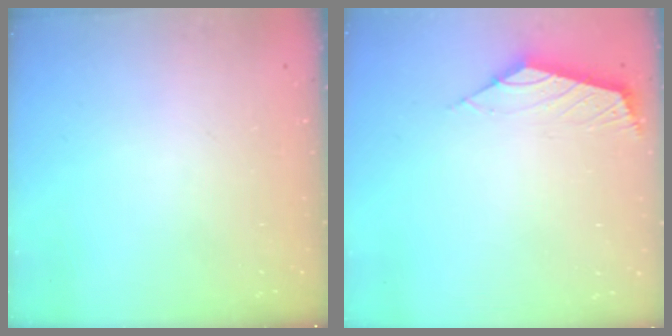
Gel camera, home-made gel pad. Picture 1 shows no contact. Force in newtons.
{"total": 2.5, "press": 2.5, "slide": 0.6}